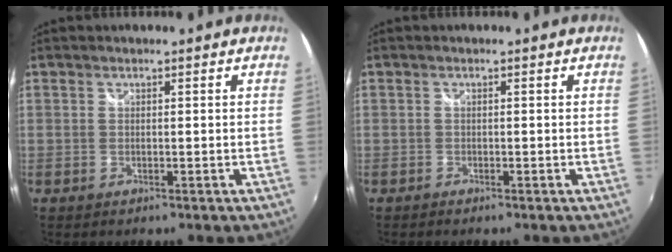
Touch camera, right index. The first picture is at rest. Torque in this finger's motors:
{"motor_torque": [0.10, -0.06, 0.12, 0.01]}